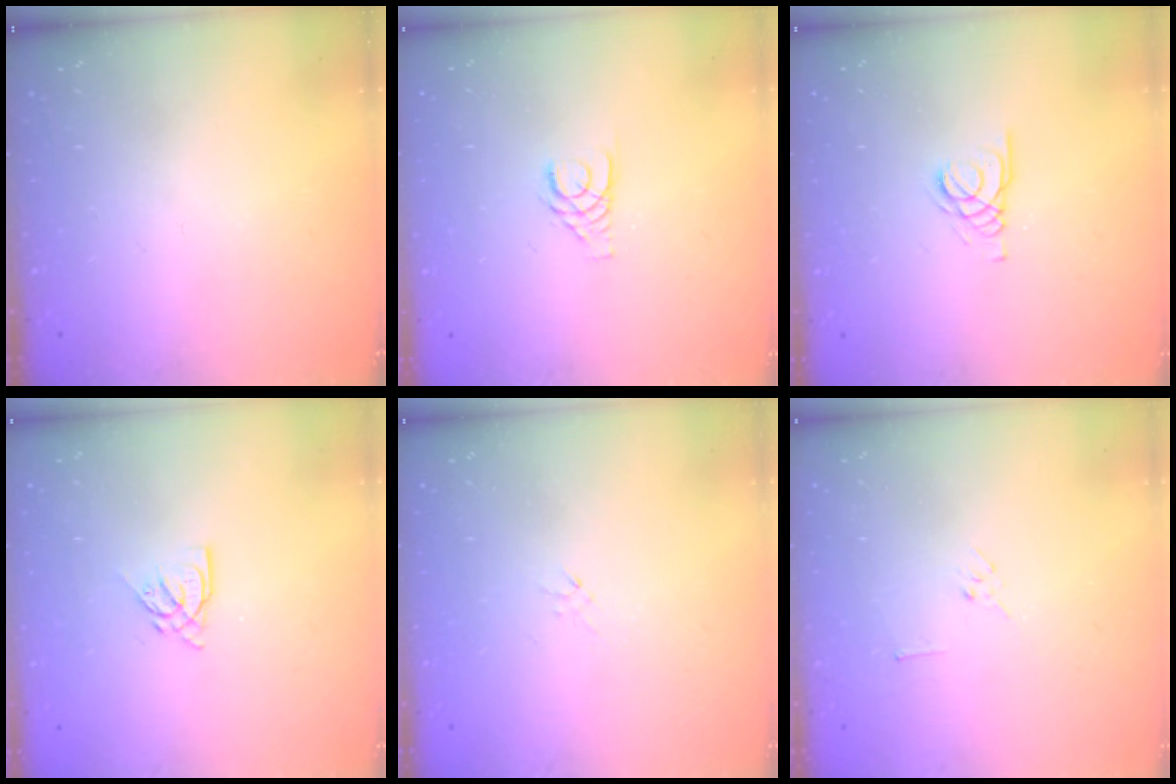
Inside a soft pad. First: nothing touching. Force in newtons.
{"total": 3.6, "press": 3.6, "slide": 0.3}
{"total": 1.6, "press": 1.6, "slide": 0.2}
{"total": 5.0, "press": 5.0, "slide": 0.5}
{"total": 0.0}
{"total": 3.5, "press": 3.4, "slide": 0.8}